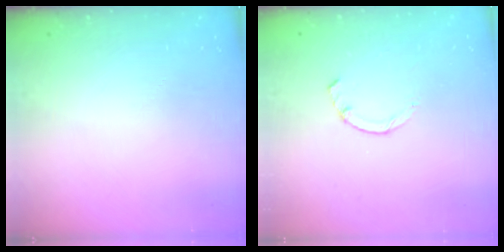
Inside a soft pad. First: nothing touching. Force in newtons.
{"total": 1.7, "press": 1.6, "slide": 0.4}